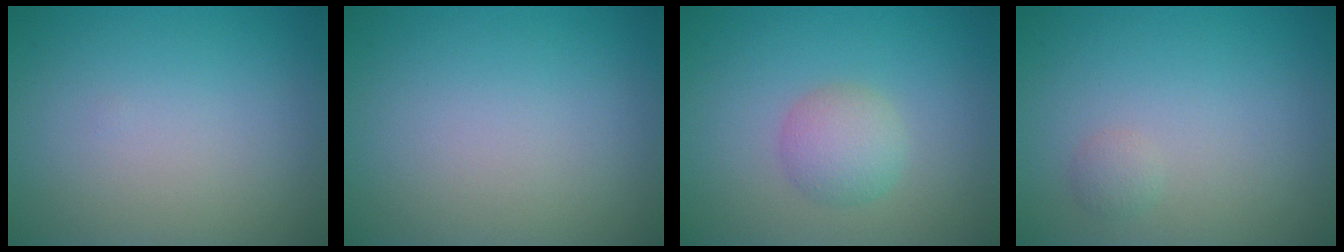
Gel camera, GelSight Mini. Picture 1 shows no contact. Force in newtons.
{"total": 0.0}
{"total": 2.7, "press": 2.7, "slide": 0.1}
{"total": 0.8, "press": 0.8, "slide": 0.1}